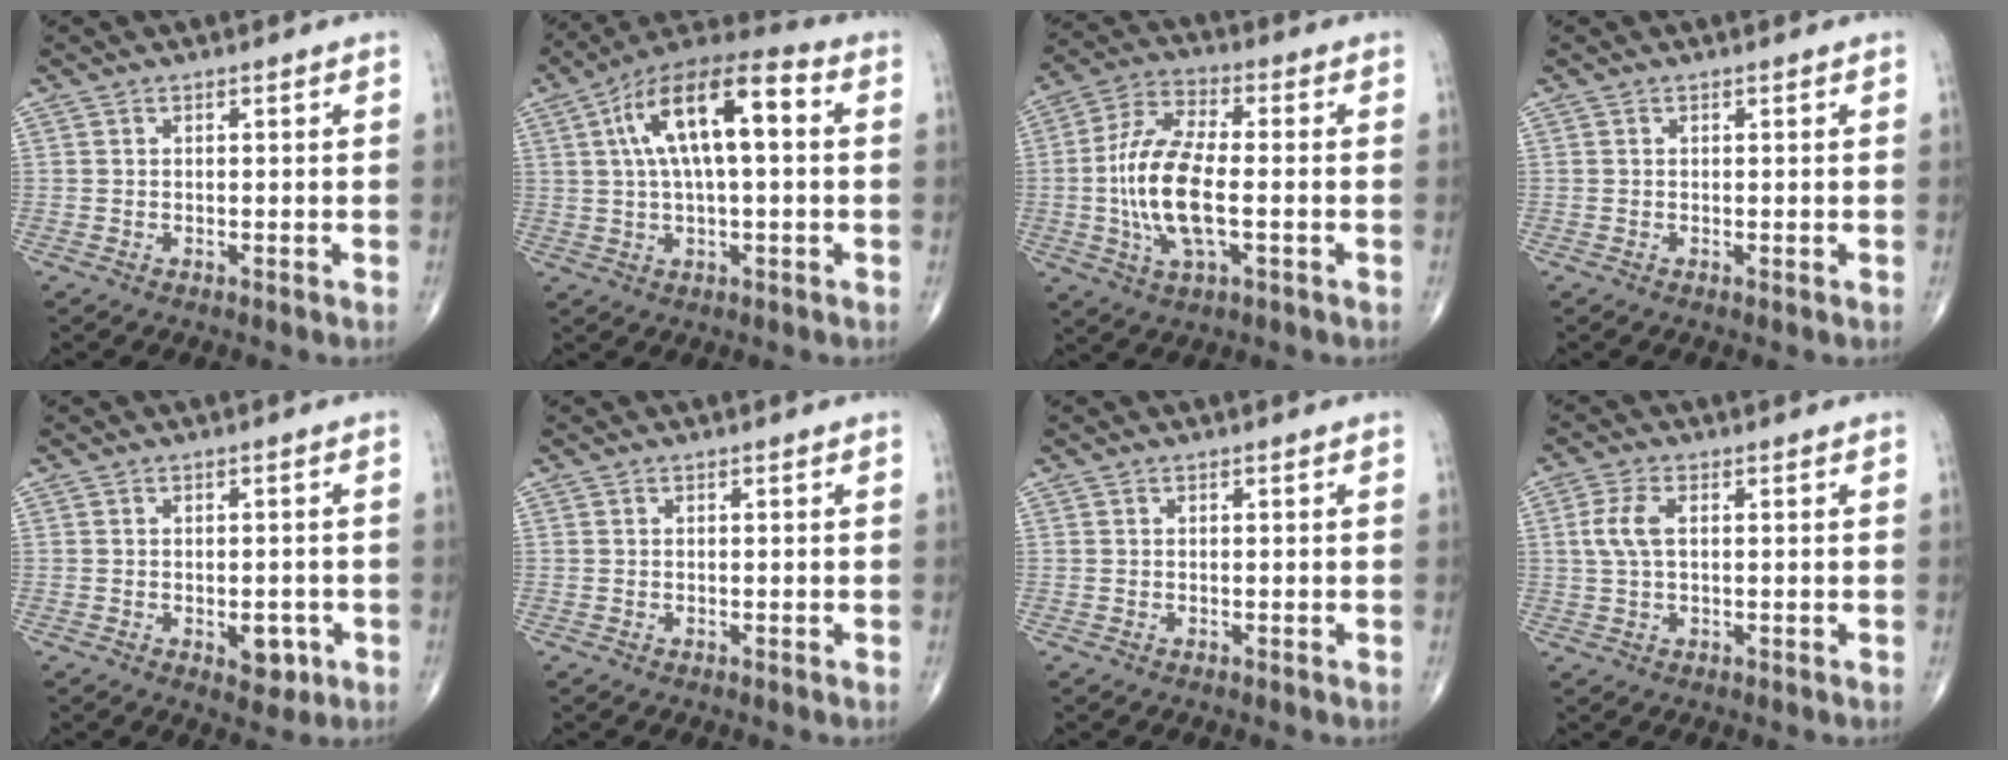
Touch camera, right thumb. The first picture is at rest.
{"total": 16.4, "force": [3.4, 6.2, 14.8], "torque": [-0.251, 0.036, 0.048]}
{"total": 14.5, "force": [-1.8, 5.9, 13.1], "torque": [-0.271, 0.016, -0.037]}
{"total": 0.0}
{"total": 4.4, "force": [-1.4, 2.4, 3.3], "torque": [-0.024, 0.003, -0.012]}
{"total": 0.0}
{"total": 0.0}
{"total": 4.4, "force": [0.7, 2.1, 3.8], "torque": [-0.099, 0.008, 0.012]}